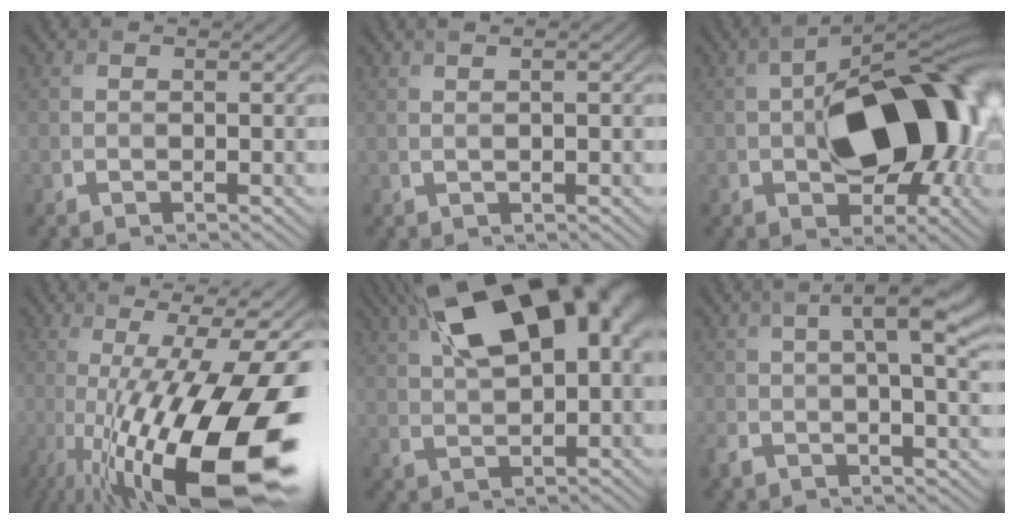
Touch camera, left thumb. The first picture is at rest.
{"total": 1.7, "force": [1.0, 0.4, 1.3], "torque": [-0.014, -0.004, 0.009]}
{"total": 14.2, "force": [-0.4, 8.3, 11.5], "torque": [-0.165, -0.001, 0.005]}
{"total": 20.1, "force": [-5.5, 6.1, 18.3], "torque": [-0.289, -0.019, -0.091]}
{"total": 18.4, "force": [7.2, 8.9, 14.5], "torque": [-0.234, 0.054, 0.101]}
{"total": 7.5, "force": [1.3, 3.1, 6.7], "torque": [-0.125, -0.005, 0.020]}